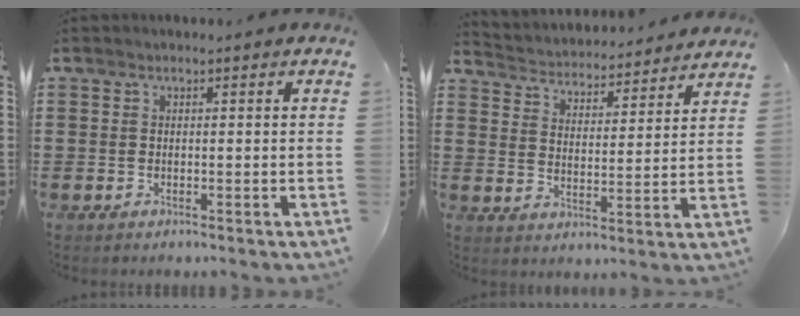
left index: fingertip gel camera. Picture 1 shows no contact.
{"total": 3.3, "force": [3.3, 0.0, -0.4], "torque": [-0.016, -0.032, 0.049]}